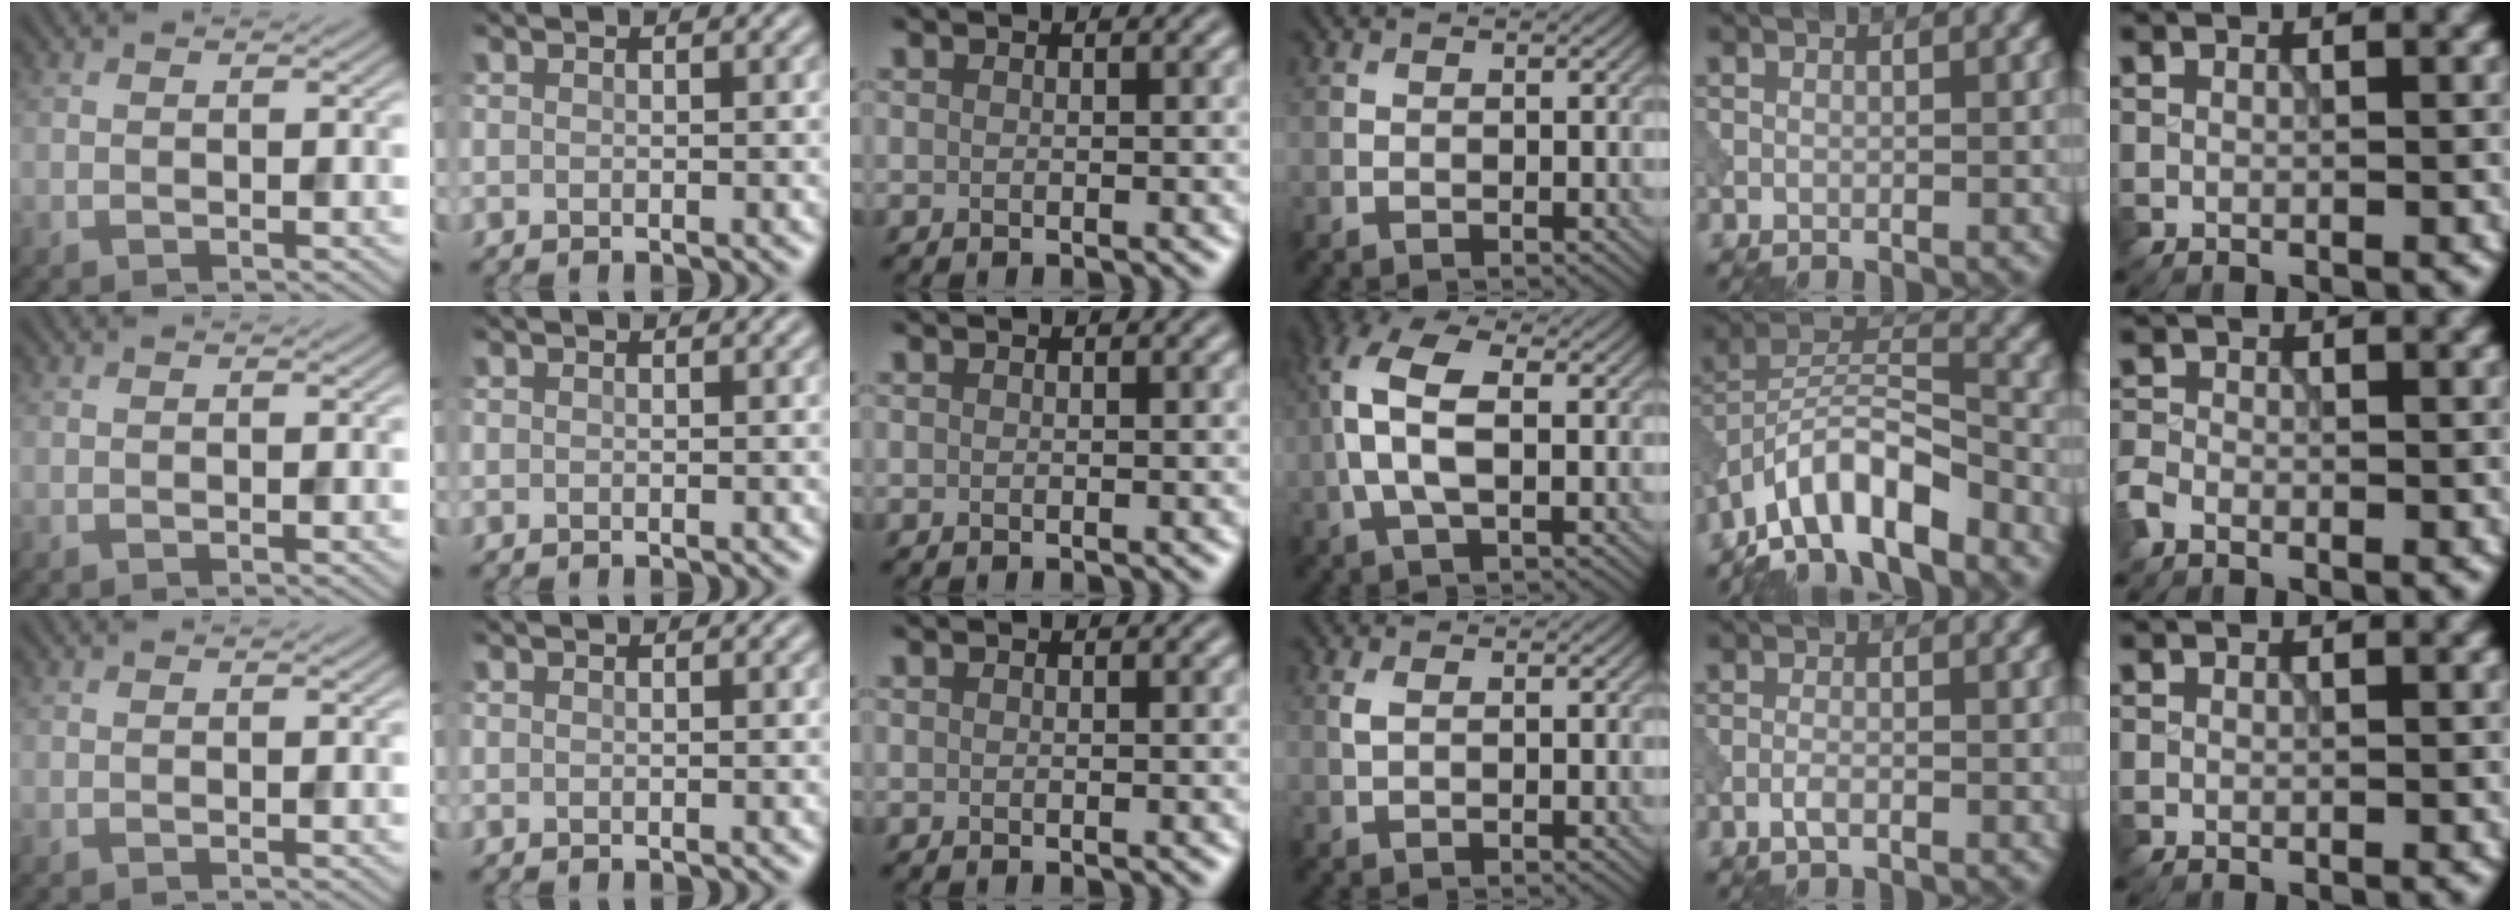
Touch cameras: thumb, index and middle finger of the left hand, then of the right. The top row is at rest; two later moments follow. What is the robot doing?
{"motion": "dispense", "object": "pipette"}